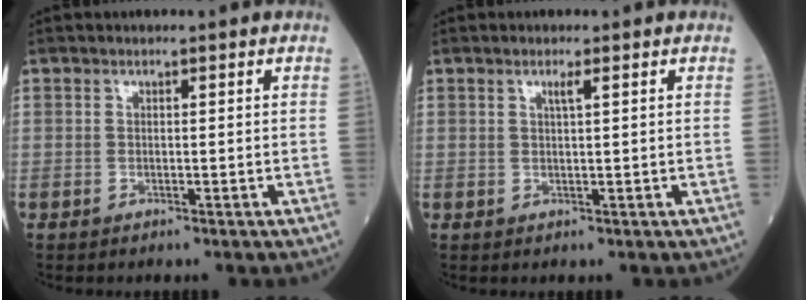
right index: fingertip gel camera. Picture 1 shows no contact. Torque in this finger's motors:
{"motor_torque": [0.15, 0.08, 0.09, 0.03]}